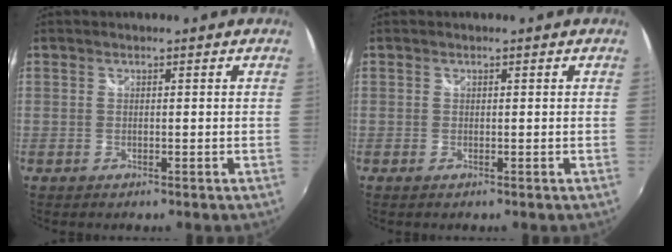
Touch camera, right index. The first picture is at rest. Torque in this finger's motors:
{"motor_torque": [0.09, -0.20, 0.02, 0.01]}